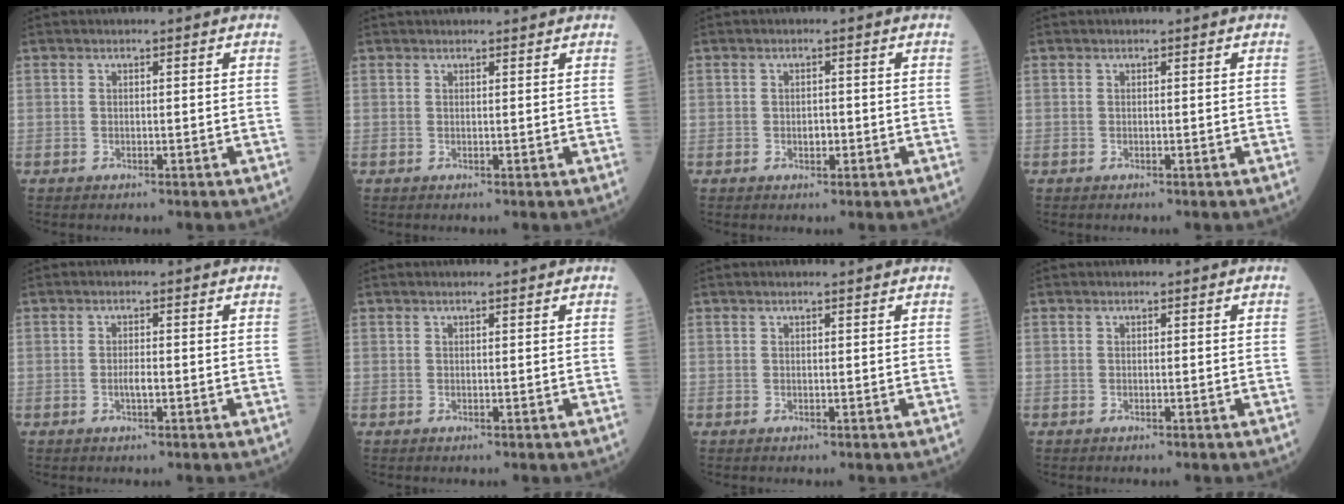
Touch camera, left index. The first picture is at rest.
{"total": 4.1, "force": [3.9, 0.4, 1.2], "torque": [-0.011, 0.030, 0.049]}
{"total": 1.3, "force": [-0.3, 0.8, 1.0], "torque": [-0.017, 0.002, -0.004]}
{"total": 0.0}
{"total": 1.5, "force": [-0.4, 0.3, 1.4], "torque": [-0.029, 0.000, -0.007]}
{"total": 1.1, "force": [1.0, -0.2, 0.5], "torque": [-0.008, 0.006, 0.018]}
{"total": 1.4, "force": [1.3, -0.2, 0.7], "torque": [-0.010, 0.009, 0.021]}
{"total": 0.0}